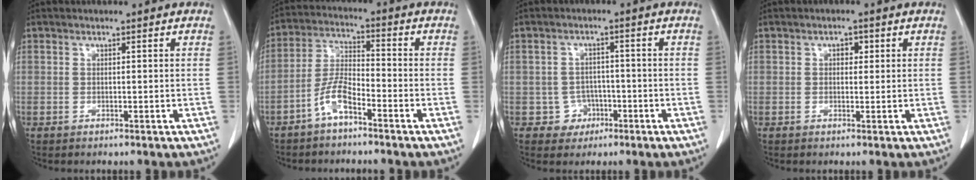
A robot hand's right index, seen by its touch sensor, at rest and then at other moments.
{"total": 6.1, "force": [-3.9, 1.5, 4.5], "torque": [-0.101, 0.008, -0.080]}
{"total": 3.6, "force": [-1.4, 3.3, 0.0], "torque": [0.014, 0.017, -0.017]}
{"total": 1.5, "force": [0.5, 1.0, 1.1], "torque": [-0.013, 0.004, 0.005]}